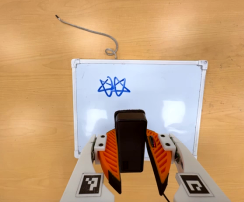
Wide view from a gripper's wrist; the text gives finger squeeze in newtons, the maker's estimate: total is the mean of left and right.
{"total": 6.5, "left": 5.7, "right": 7.3}